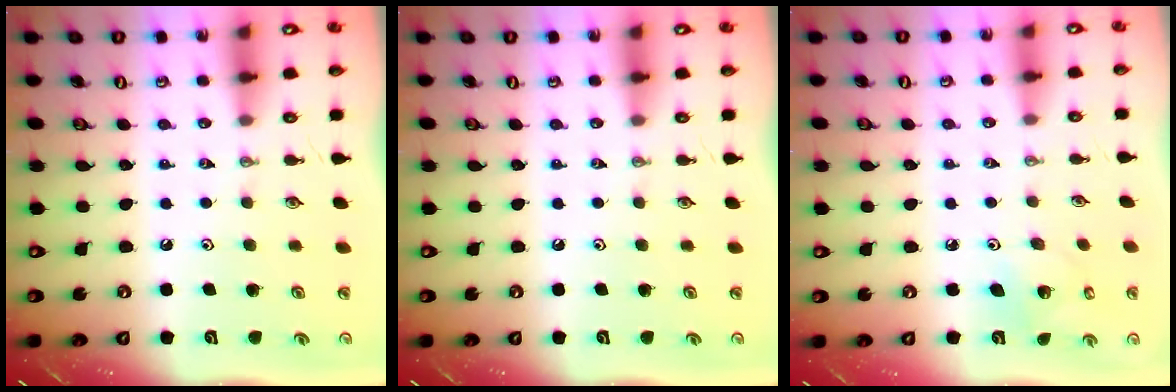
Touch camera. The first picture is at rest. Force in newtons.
{"total": 0.0}
{"total": 4.4, "press": 4.4, "slide": 0.2}